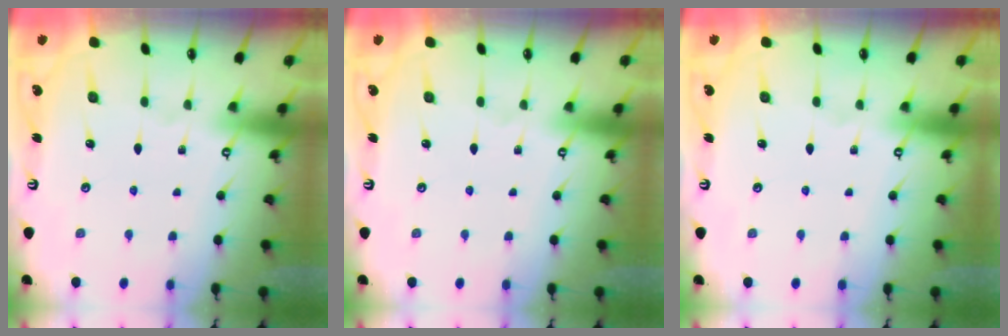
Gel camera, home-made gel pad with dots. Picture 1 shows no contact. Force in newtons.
{"total": 0.0}
{"total": 0.0}